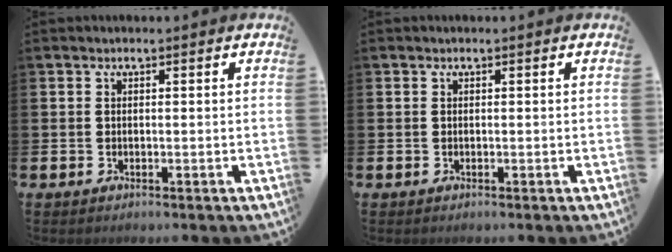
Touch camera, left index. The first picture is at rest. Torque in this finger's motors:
{"motor_torque": [-0.09, -0.07, 0.00, 0.00]}